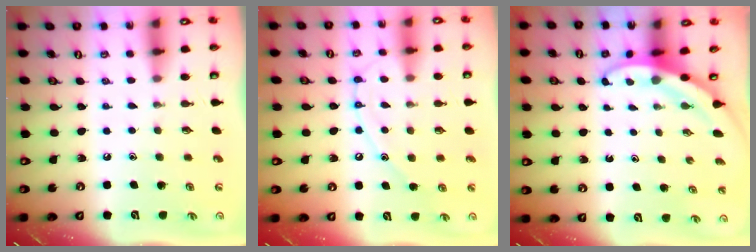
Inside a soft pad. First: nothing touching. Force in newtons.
{"total": 10.3, "press": 10.3, "slide": 0.8}
{"total": 3.3, "press": 3.3, "slide": 0.1}